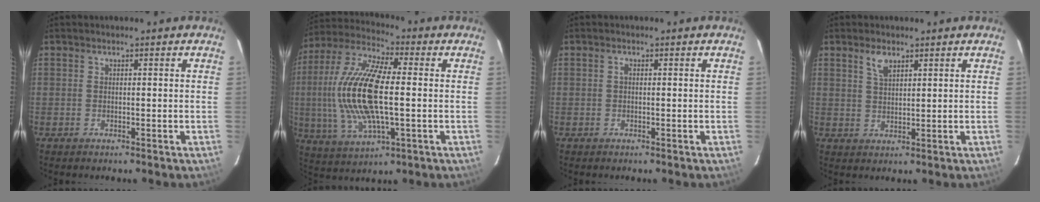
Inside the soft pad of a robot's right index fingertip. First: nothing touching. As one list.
[{"total": 18.9, "force": [-0.2, 7.3, 17.5], "torque": [-0.360, 0.002, -0.006]}, {"total": 0.6, "force": [0.0, 0.3, 0.5], "torque": [-0.008, 0.004, -0.001]}, {"total": 3.3, "force": [2.1, 1.4, 2.1], "torque": [-0.038, 0.003, 0.041]}]